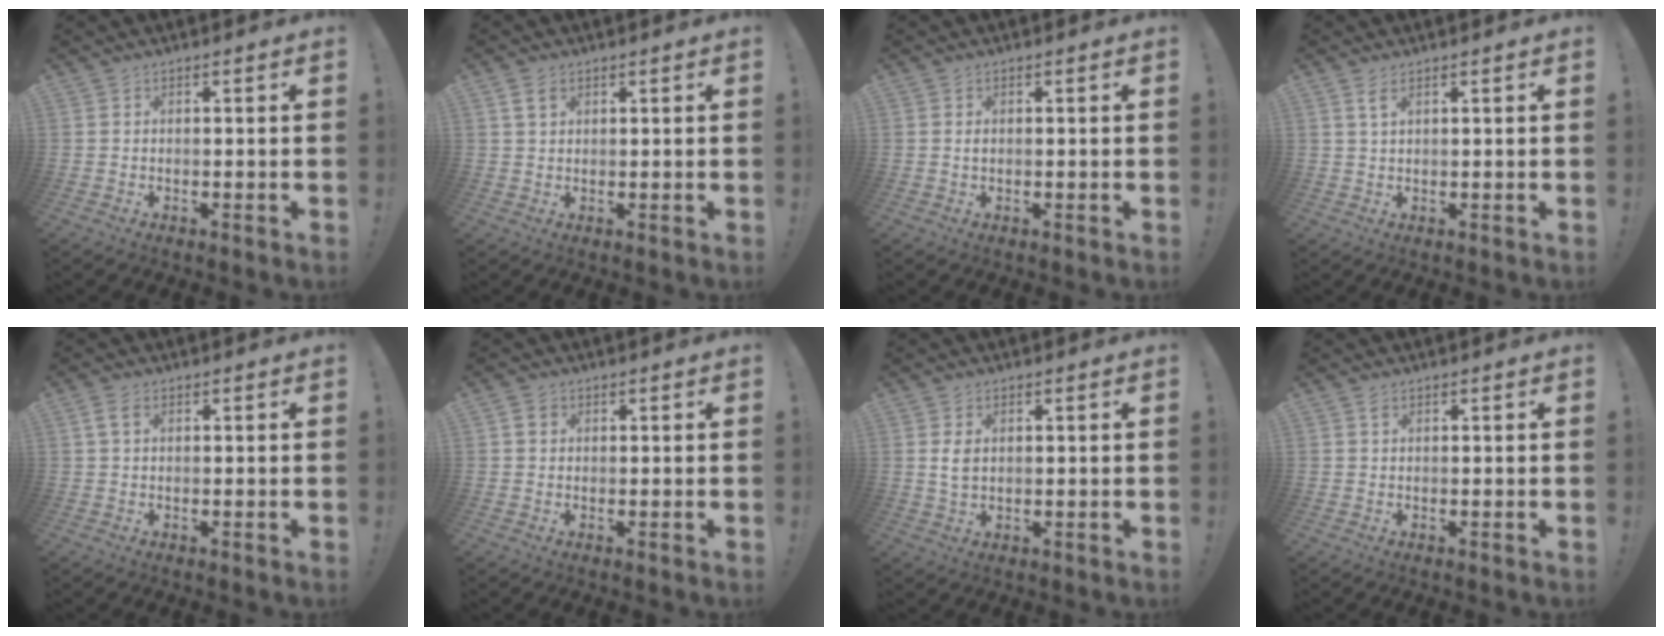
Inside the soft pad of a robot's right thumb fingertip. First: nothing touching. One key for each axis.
{"total": 3.2, "fx": 1.6, "fy": 1.8, "fz": 2.0, "tx": -0.029, "ty": -0.001, "tz": 0.029}
{"total": 0.5, "fx": 0.1, "fy": 0.3, "fz": 0.4, "tx": -0.010, "ty": 0.002, "tz": 0.003}
{"total": 2.9, "fx": 1.6, "fy": 1.0, "fz": 2.2, "tx": -0.043, "ty": -0.002, "tz": 0.028}
{"total": 3.2, "fx": 1.2, "fy": 1.6, "fz": 2.4, "tx": -0.045, "ty": 0.003, "tz": 0.023}
{"total": 2.3, "fx": 0.9, "fy": 1.9, "fz": 1.0, "tx": -0.018, "ty": 0.002, "tz": 0.017}
{"total": 3.5, "fx": 0.9, "fy": 2.2, "fz": 2.6, "tx": -0.044, "ty": -0.005, "tz": 0.013}
{"total": 1.0, "fx": 0.6, "fy": 0.6, "fz": 0.5, "tx": -0.007, "ty": 0.001, "tz": 0.010}